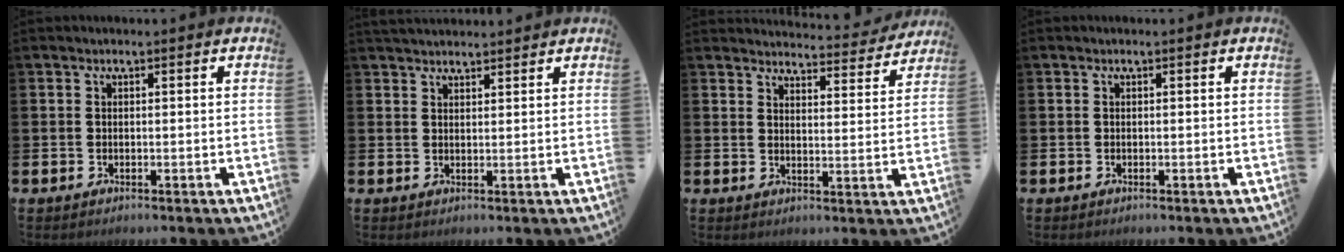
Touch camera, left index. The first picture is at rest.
{"total": 2.6, "force": [2.5, 0.6, 0.3], "torque": [0.003, -0.012, 0.044]}
{"total": 4.2, "force": [4.2, 0.5, 0.3], "torque": [-0.005, -0.036, 0.068]}
{"total": 0.0}